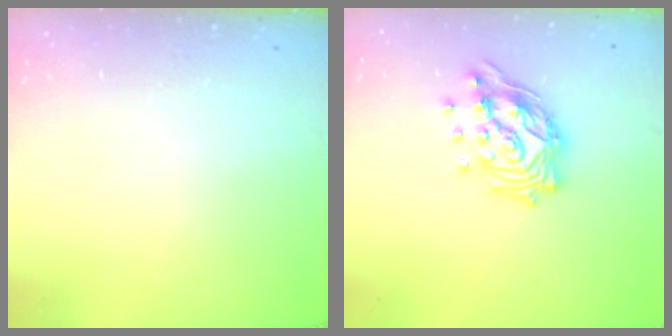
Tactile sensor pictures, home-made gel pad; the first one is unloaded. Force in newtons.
{"total": 15.2, "press": 15.2, "slide": 1.1}